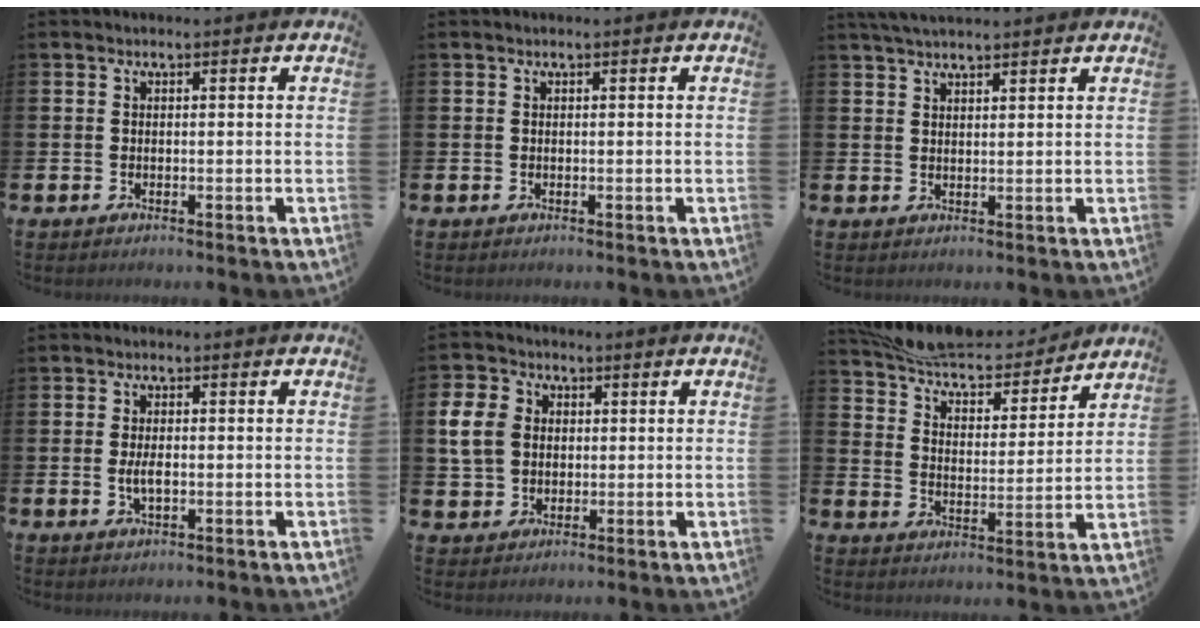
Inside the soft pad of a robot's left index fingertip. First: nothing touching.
{"total": 0.0}
{"total": 3.3, "force": [3.1, 0.5, 1.1], "torque": [-0.027, -0.007, 0.058]}
{"total": 2.7, "force": [-0.2, 1.2, 2.4], "torque": [-0.030, -0.005, -0.008]}
{"total": 6.5, "force": [1.7, 5.6, 3.0], "torque": [-0.074, 0.018, 0.030]}
{"total": 9.0, "force": [8.5, 1.6, 2.4], "torque": [-0.077, -0.059, 0.150]}